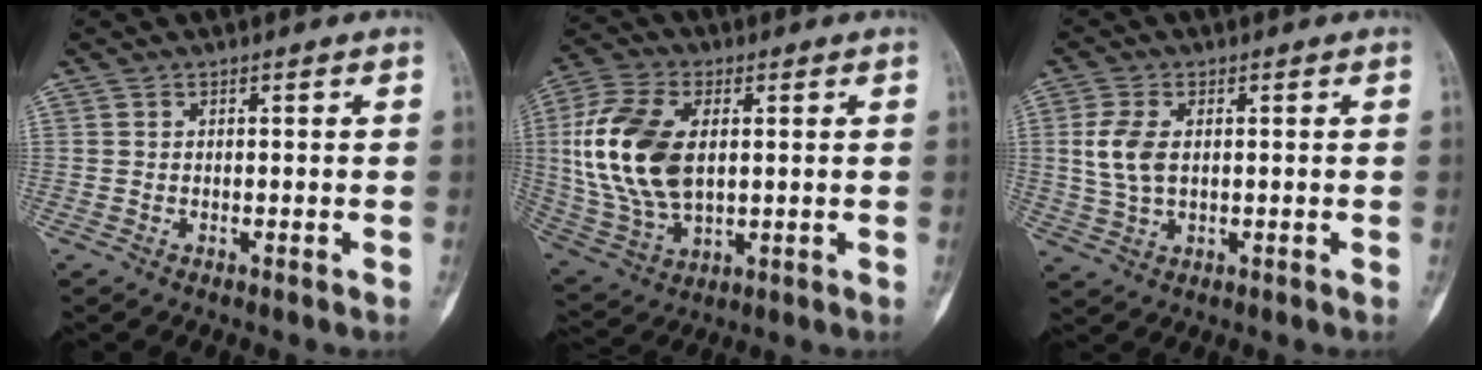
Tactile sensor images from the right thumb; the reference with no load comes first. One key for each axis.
{"total": 18.1, "fx": 2.2, "fy": 10.7, "fz": 14.5, "tx": -0.302, "ty": -0.006, "tz": 0.048}
{"total": 6.7, "fx": 1.0, "fy": 4.0, "fz": 5.3, "tx": -0.119, "ty": 0.001, "tz": 0.022}